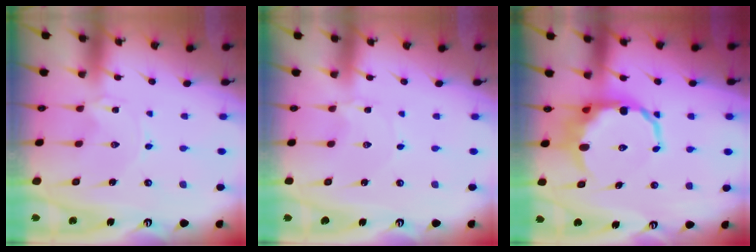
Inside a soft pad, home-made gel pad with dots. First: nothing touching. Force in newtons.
{"total": 0.9, "press": 0.9, "slide": 0.1}
{"total": 10.3, "press": 9.9, "slide": 2.9}